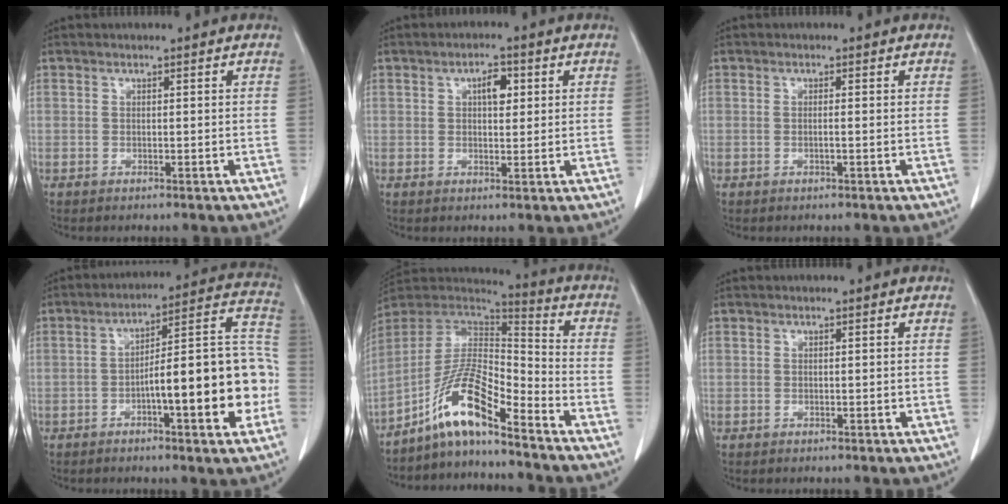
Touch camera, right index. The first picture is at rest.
{"total": 3.4, "force": [1.1, 1.5, 2.8], "torque": [-0.044, 0.005, 0.016]}
{"total": 0.8, "force": [-0.2, -0.1, 0.7], "torque": [-0.014, 0.000, -0.002]}
{"total": 17.2, "force": [-4.4, 2.9, 16.3], "torque": [-0.210, 0.034, -0.060]}
{"total": 11.9, "force": [-8.4, 1.6, 8.3], "torque": [-0.165, 0.015, -0.157]}
{"total": 0.0}